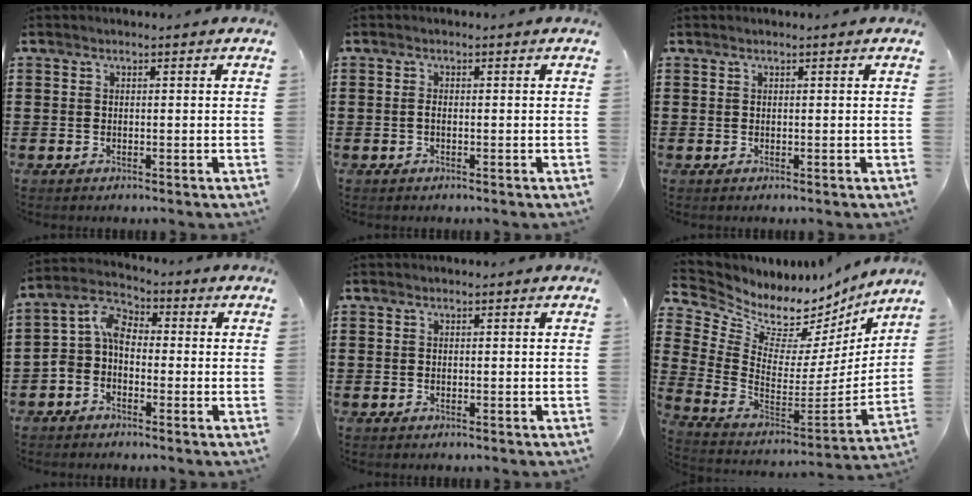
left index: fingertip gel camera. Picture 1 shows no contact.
{"total": 0.8, "force": [-0.3, 0.3, 0.7], "torque": [-0.017, -0.003, -0.003]}
{"total": 0.0}
{"total": 5.5, "force": [-1.4, 3.8, 3.7], "torque": [-0.103, -0.002, -0.040]}
{"total": 0.0}
{"total": 6.0, "force": [4.9, 3.2, 1.2], "torque": [-0.054, -0.053, 0.083]}